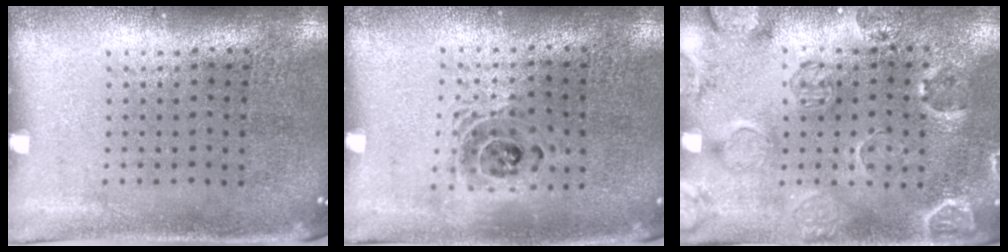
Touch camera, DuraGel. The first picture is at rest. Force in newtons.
{"total": 1.4, "press": 1.2, "slide": 0.7}
{"total": 2.5, "press": 2.0, "slide": 1.5}